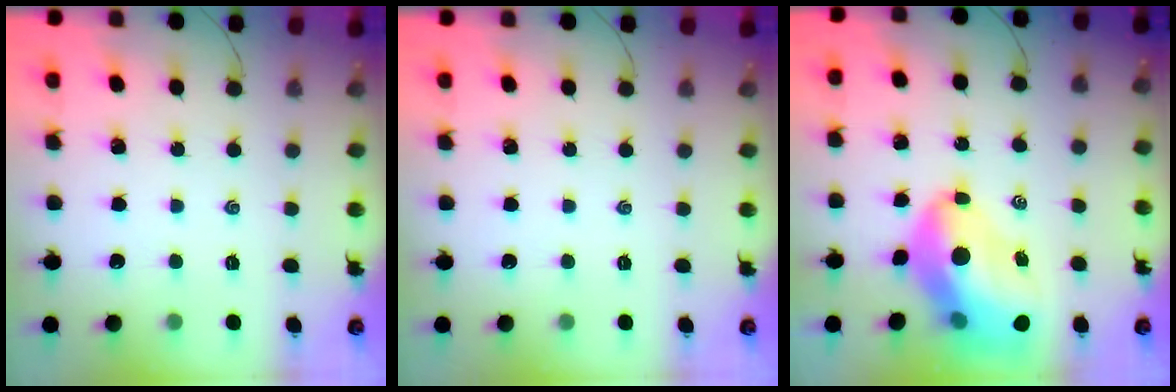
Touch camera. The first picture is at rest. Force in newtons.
{"total": 0.0}
{"total": 15.9, "press": 15.2, "slide": 4.5}